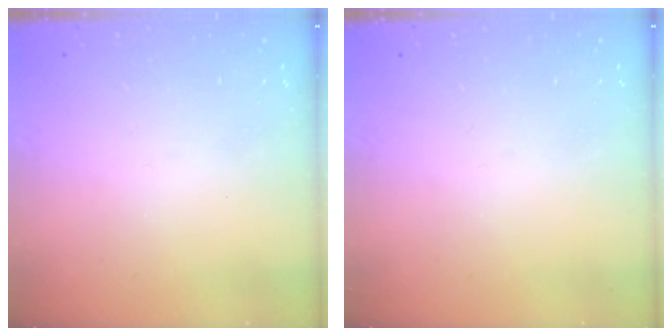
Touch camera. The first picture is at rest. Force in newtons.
{"total": 0.0}